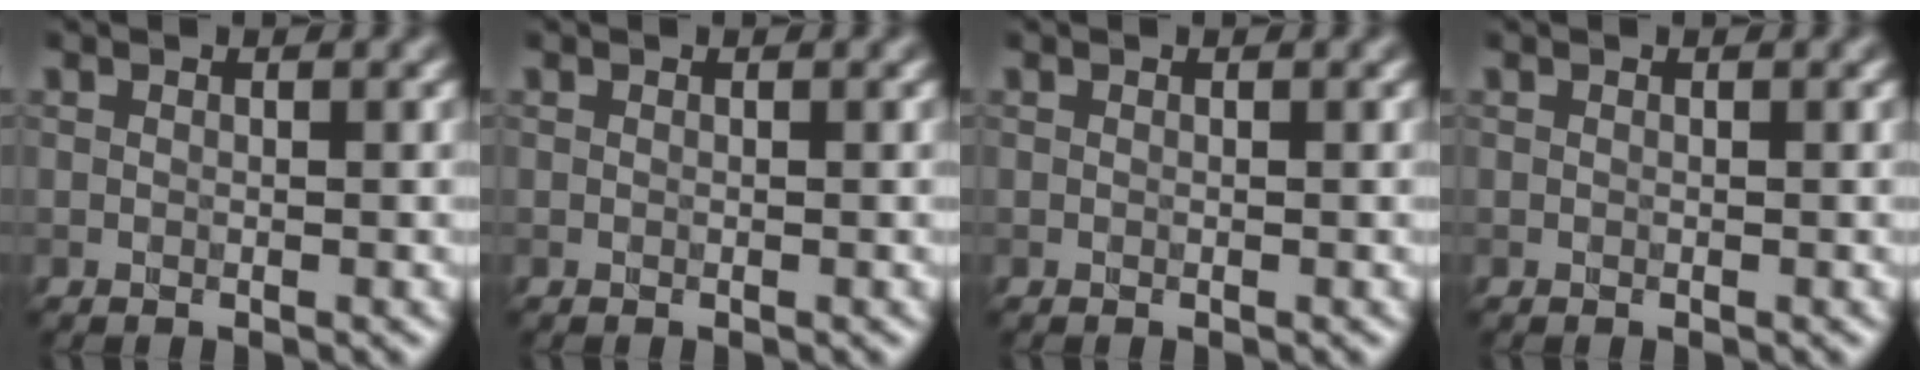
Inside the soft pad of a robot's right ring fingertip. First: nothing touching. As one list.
[{"total": 0.0}, {"total": 0.0}, {"total": 0.0}]